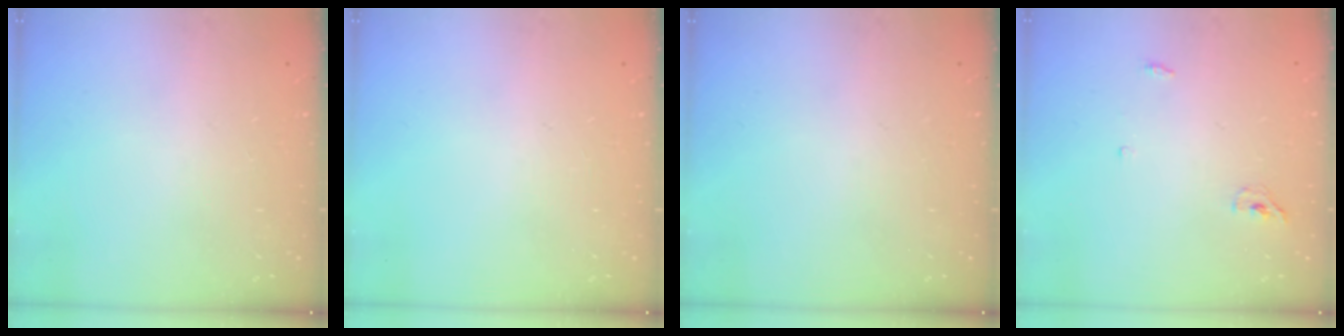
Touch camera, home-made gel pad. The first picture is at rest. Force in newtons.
{"total": 0.0}
{"total": 0.0}
{"total": 3.4, "press": 3.4, "slide": 0.7}